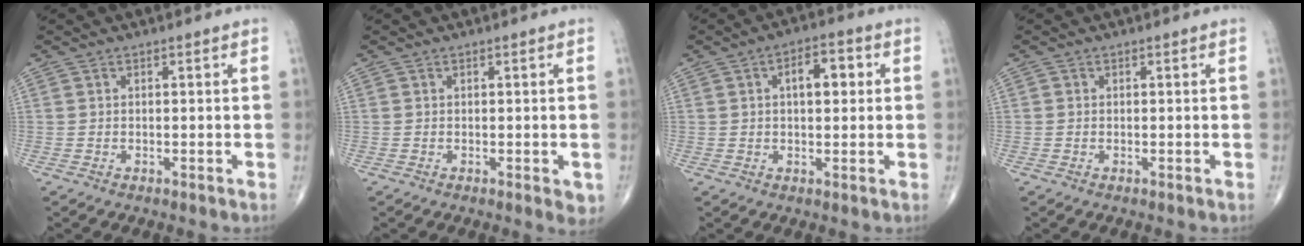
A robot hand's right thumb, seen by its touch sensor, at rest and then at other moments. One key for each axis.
{"total": 2.5, "fx": -0.6, "fy": 1.0, "fz": 2.2, "tx": -0.015, "ty": -0.004, "tz": -0.008}
{"total": 6.6, "fx": 1.5, "fy": 3.3, "fz": 5.5, "tx": -0.066, "ty": 0.009, "tz": 0.018}
{"total": 0.0}